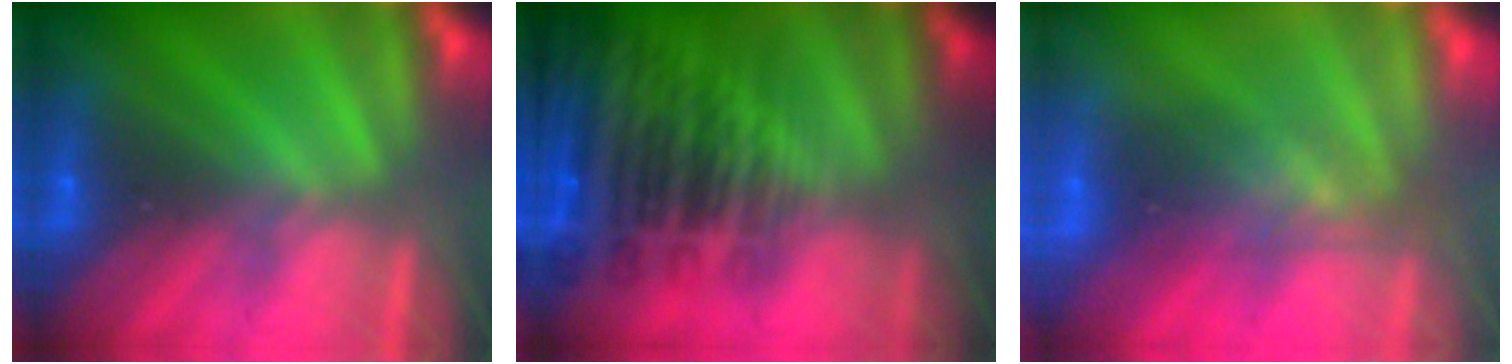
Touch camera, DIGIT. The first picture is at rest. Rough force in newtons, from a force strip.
{"total": 9.6}
{"total": 2.7}